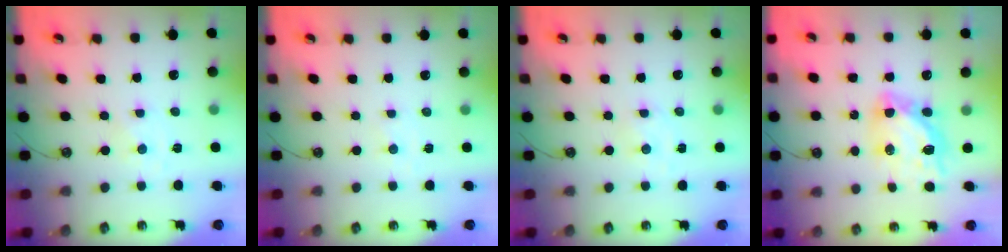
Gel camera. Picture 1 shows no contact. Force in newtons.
{"total": 1.8, "press": 1.7, "slide": 0.3}
{"total": 1.5, "press": 1.5, "slide": 0.3}
{"total": 12.7, "press": 12.7, "slide": 1.4}